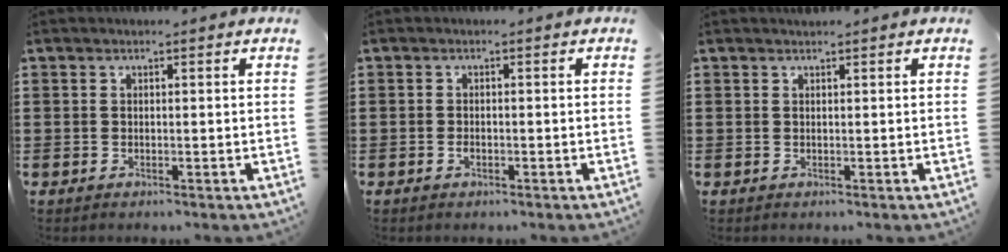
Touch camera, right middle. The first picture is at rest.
{"total": 0.9, "force": [-0.5, 0.4, 0.7], "torque": [-0.015, -0.004, -0.008]}
{"total": 0.0}